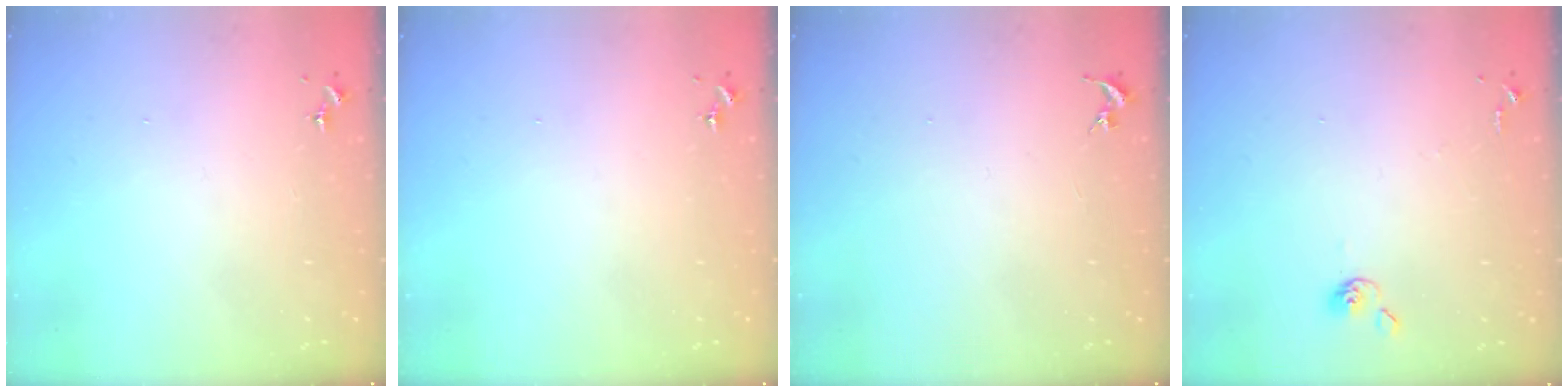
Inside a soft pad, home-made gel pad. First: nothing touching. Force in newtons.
{"total": 0.0}
{"total": 0.0}
{"total": 5.0, "press": 5.0, "slide": 0.8}